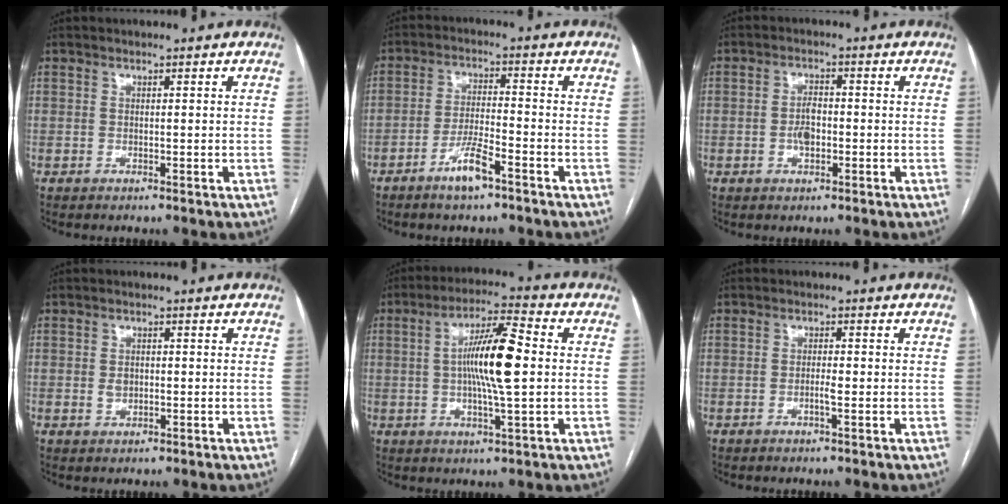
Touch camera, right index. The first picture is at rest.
{"total": 5.7, "force": [-3.7, 0.6, 4.3], "torque": [-0.086, -0.002, -0.068]}
{"total": 3.3, "force": [-0.7, 1.7, 2.7], "torque": [-0.052, 0.003, -0.012]}
{"total": 2.1, "force": [-0.1, 1.5, 1.4], "torque": [-0.024, 0.001, 0.002]}
{"total": 11.3, "force": [0.5, 1.2, 11.2], "torque": [-0.204, 0.010, 0.004]}
{"total": 1.7, "force": [-0.5, 0.2, 1.6], "torque": [-0.031, 0.001, -0.010]}